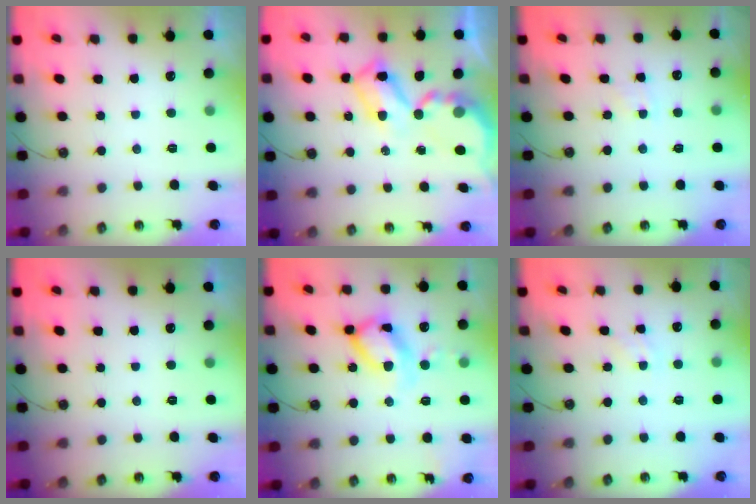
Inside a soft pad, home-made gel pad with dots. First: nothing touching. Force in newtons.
{"total": 8.2, "press": 8.2, "slide": 0.7}
{"total": 2.7, "press": 2.7, "slide": 0.4}
{"total": 0.0}
{"total": 14.6, "press": 14.5, "slide": 1.3}
{"total": 1.0, "press": 1.0, "slide": 0.2}